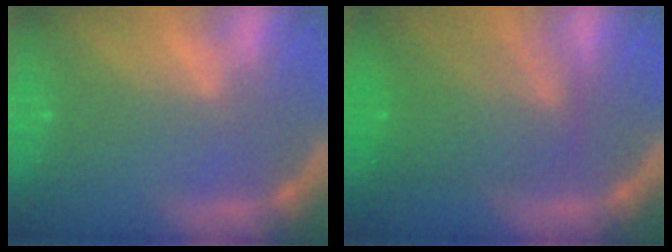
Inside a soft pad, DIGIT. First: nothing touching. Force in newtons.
{"total": 7.0}